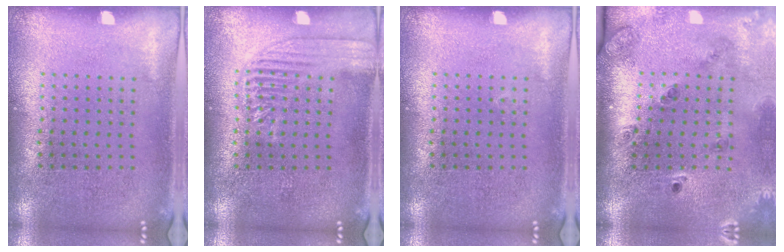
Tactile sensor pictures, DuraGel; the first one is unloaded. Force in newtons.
{"total": 2.3, "press": 2.3, "slide": 0.4}
{"total": 0.0}
{"total": 1.8, "press": 1.6, "slide": 0.8}